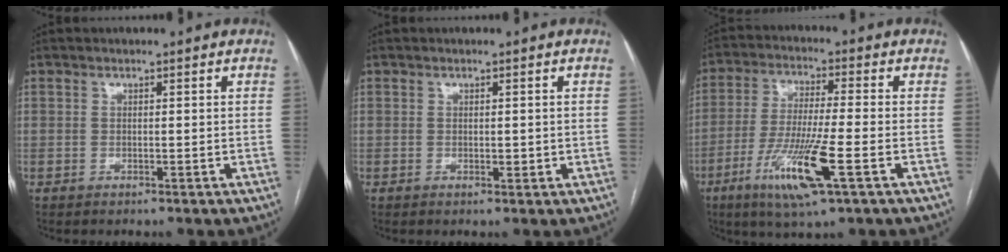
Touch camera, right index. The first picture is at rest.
{"total": 1.4, "force": [-0.1, 0.7, 1.2], "torque": [-0.015, -0.002, 0.002]}
{"total": 12.4, "force": [-5.1, 0.6, 11.3], "torque": [-0.227, -0.023, -0.092]}